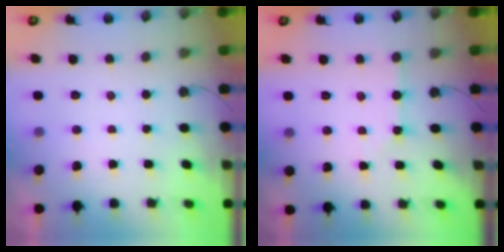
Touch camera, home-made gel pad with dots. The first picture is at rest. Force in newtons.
{"total": 1.8, "press": 1.8, "slide": 0.1}